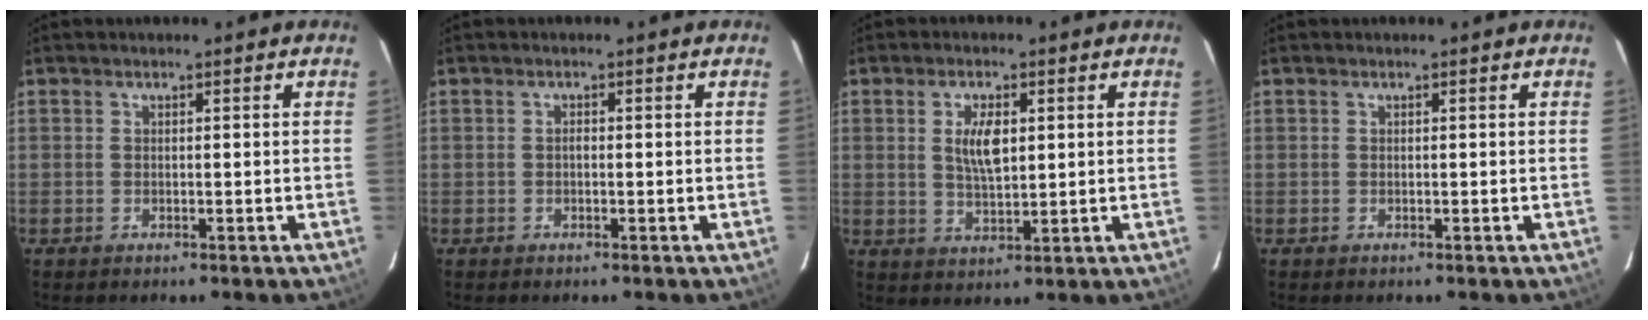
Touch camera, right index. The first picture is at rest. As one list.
[{"total": 0.6, "force": [-0.2, 0.3, 0.4], "torque": [-0.005, 0.005, -0.005]}, {"total": 5.9, "force": [1.4, 2.7, 5.1], "torque": [-0.092, 0.001, 0.030]}, {"total": 0.0}]